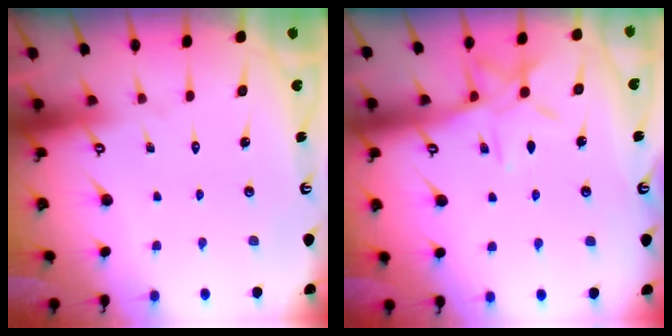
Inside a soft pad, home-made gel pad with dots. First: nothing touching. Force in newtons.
{"total": 9.2, "press": 9.2, "slide": 0.4}